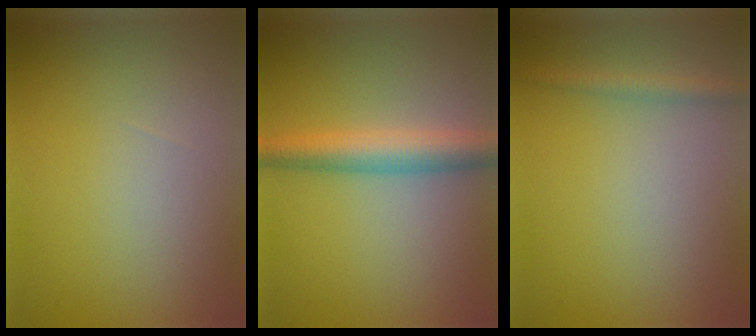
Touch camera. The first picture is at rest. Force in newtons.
{"total": 4.2, "press": 4.2, "slide": 0.0}
{"total": 1.3, "press": 1.3, "slide": 0.0}